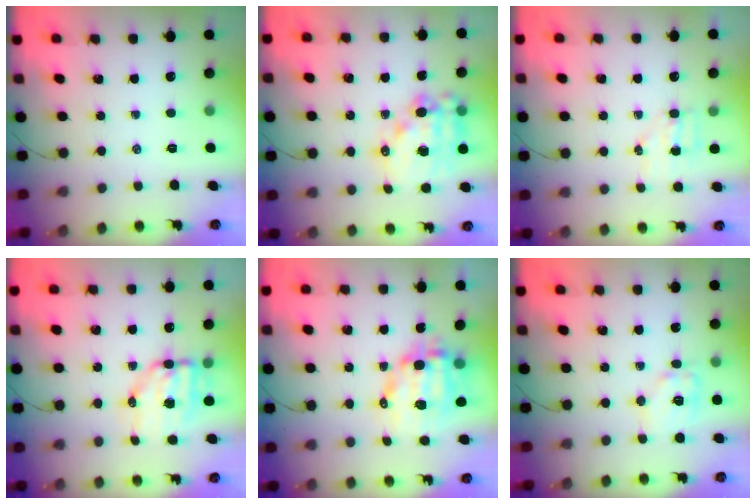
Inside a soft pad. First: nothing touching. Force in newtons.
{"total": 16.3, "press": 15.9, "slide": 3.5}
{"total": 4.5, "press": 4.5, "slide": 0.9}
{"total": 8.3, "press": 8.1, "slide": 1.6}
{"total": 12.0, "press": 11.8, "slide": 2.4}
{"total": 10.1, "press": 10.0, "slide": 1.2}